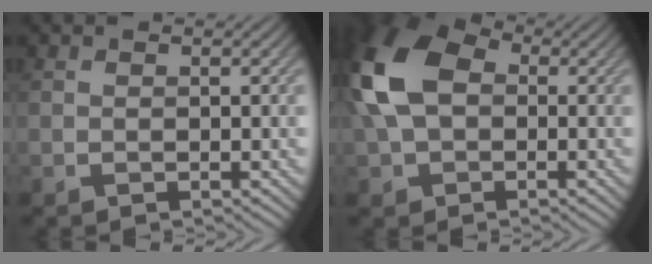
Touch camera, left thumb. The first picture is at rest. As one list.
[{"total": 12.3, "force": [0.8, 8.4, 8.8], "torque": [-0.225, 0.011, 0.001]}]